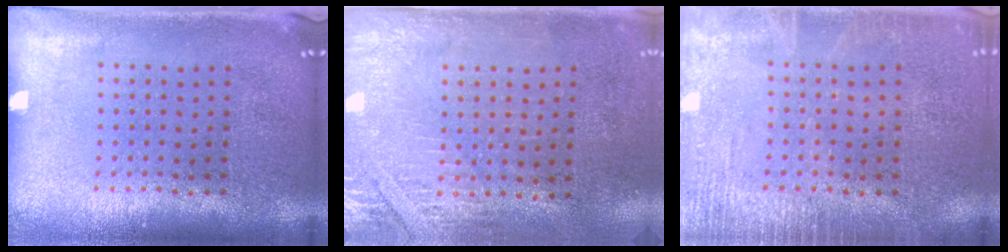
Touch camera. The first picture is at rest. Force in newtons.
{"total": 2.9, "press": 2.5, "slide": 1.5}
{"total": 2.6, "press": 2.5, "slide": 0.3}